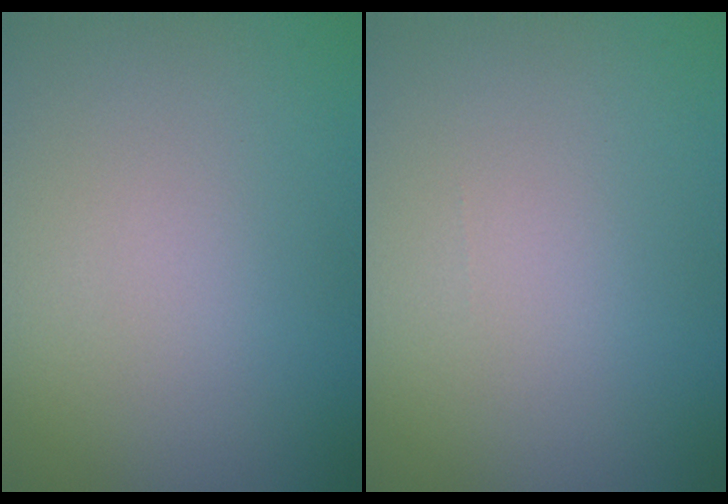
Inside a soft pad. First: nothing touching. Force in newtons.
{"total": 0.0}